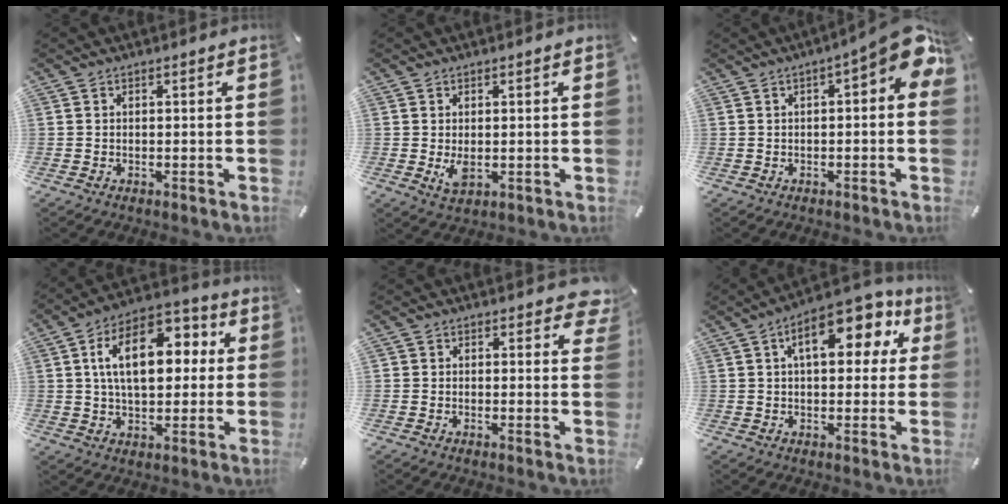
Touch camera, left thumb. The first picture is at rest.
{"total": 3.4, "force": [-0.1, 2.0, 2.8], "torque": [-0.056, -0.007, -0.003]}
{"total": 7.5, "force": [1.8, 2.5, 6.8], "torque": [-0.085, -0.024, 0.028]}
{"total": 16.4, "force": [3.7, 10.0, 12.5], "torque": [-0.215, 0.005, 0.062]}
{"total": 3.3, "force": [1.8, 2.1, 1.8], "torque": [-0.006, -0.007, 0.028]}
{"total": 13.4, "force": [5.4, 6.7, 10.2], "torque": [-0.142, -0.014, 0.085]}